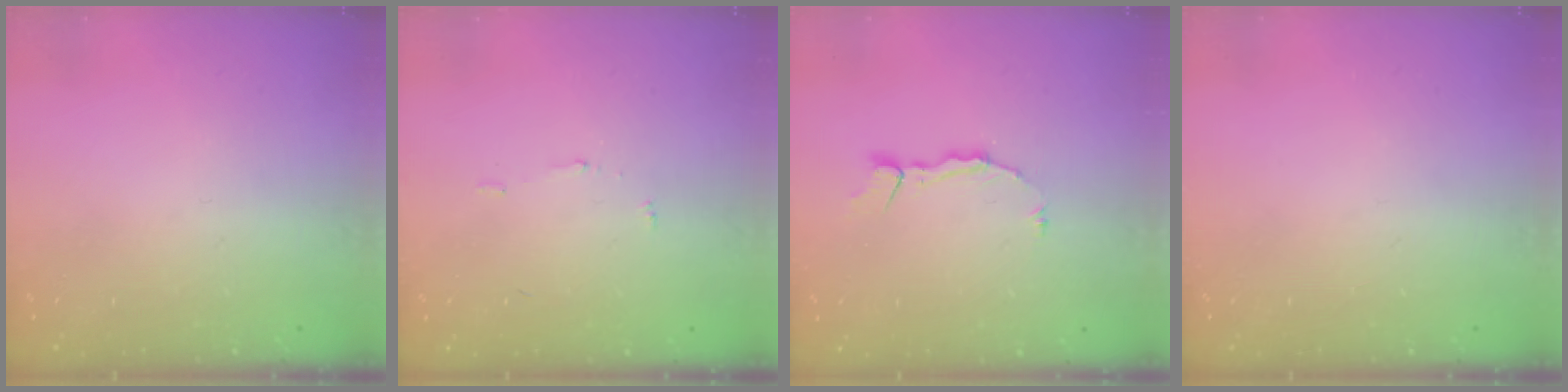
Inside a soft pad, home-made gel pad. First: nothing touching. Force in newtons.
{"total": 4.4, "press": 4.3, "slide": 0.4}
{"total": 3.7, "press": 3.7, "slide": 0.2}
{"total": 0.0}